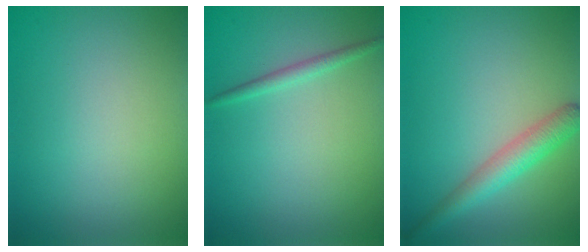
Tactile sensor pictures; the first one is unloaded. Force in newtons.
{"total": 1.2, "press": 1.2, "slide": 0.1}
{"total": 3.5, "press": 3.5, "slide": 0.1}